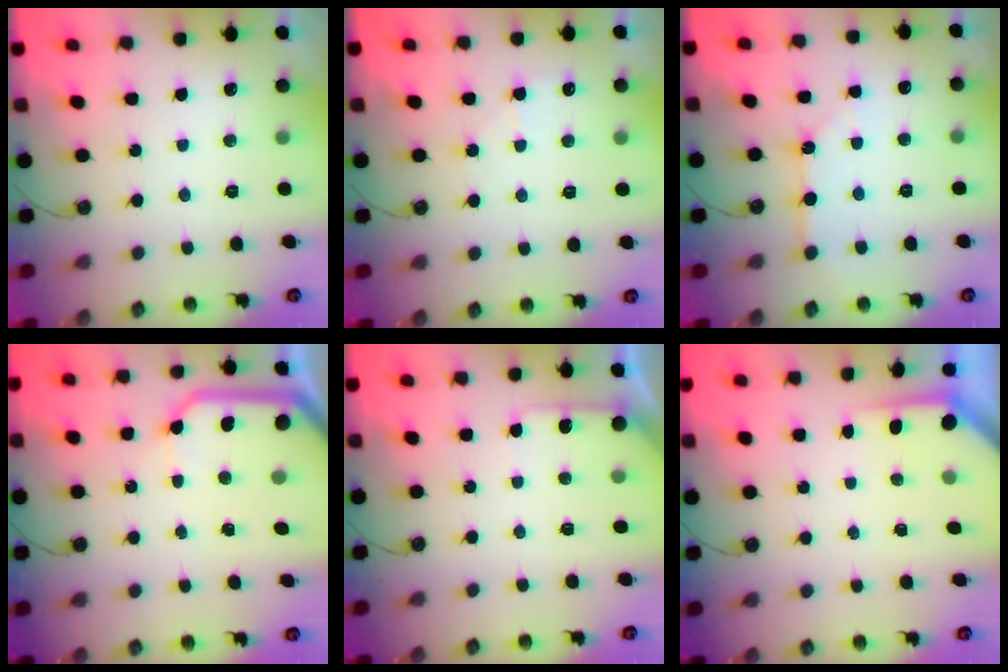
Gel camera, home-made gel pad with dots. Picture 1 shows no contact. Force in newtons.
{"total": 5.0, "press": 4.9, "slide": 0.7}
{"total": 2.9, "press": 2.9, "slide": 0.5}
{"total": 13.5, "press": 13.4, "slide": 1.7}
{"total": 4.0, "press": 3.9, "slide": 0.5}
{"total": 3.7, "press": 3.7, "slide": 0.3}